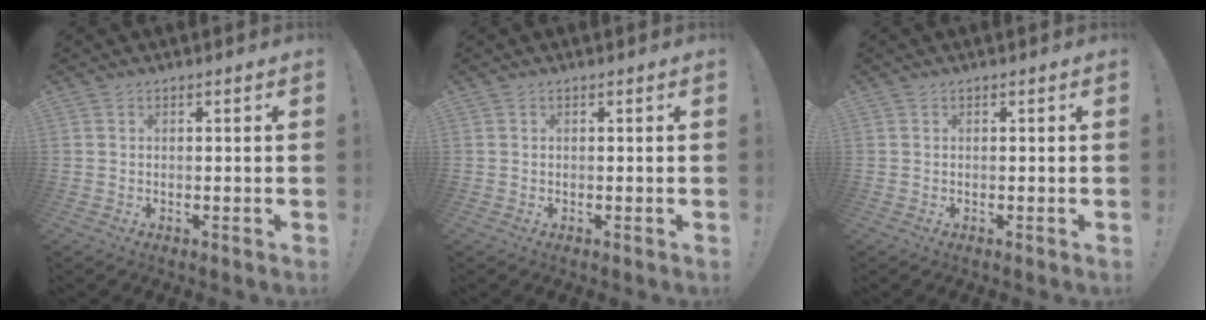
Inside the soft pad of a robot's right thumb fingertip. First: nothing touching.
{"total": 0.0}
{"total": 0.0}